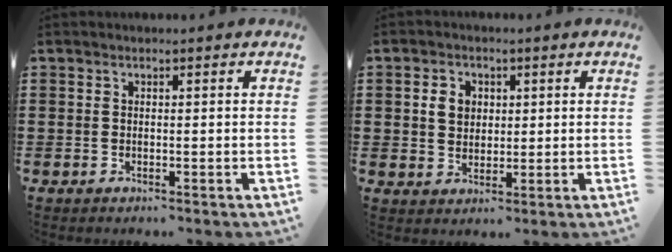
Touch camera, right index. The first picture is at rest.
{"total": 3.5, "force": [0.8, 2.9, 1.8], "torque": [-0.046, 0.012, 0.012]}